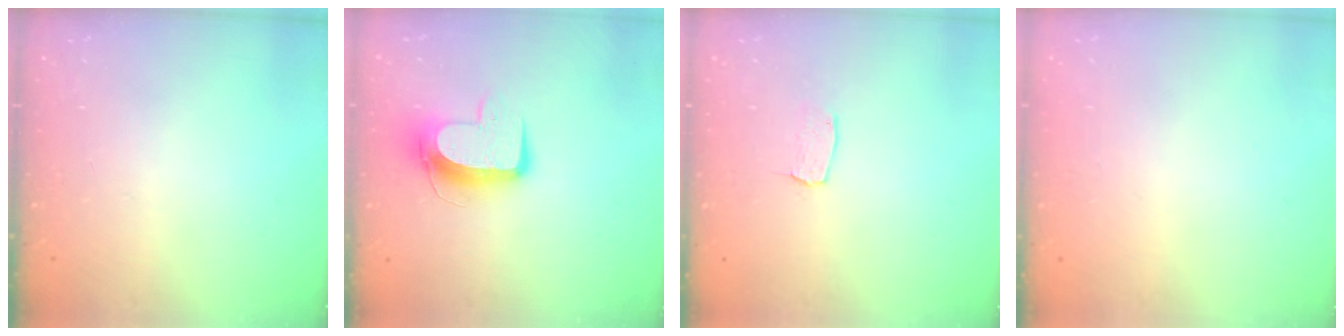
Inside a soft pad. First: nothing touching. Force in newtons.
{"total": 10.5, "press": 10.4, "slide": 0.8}
{"total": 2.9, "press": 2.9, "slide": 0.2}
{"total": 0.0}